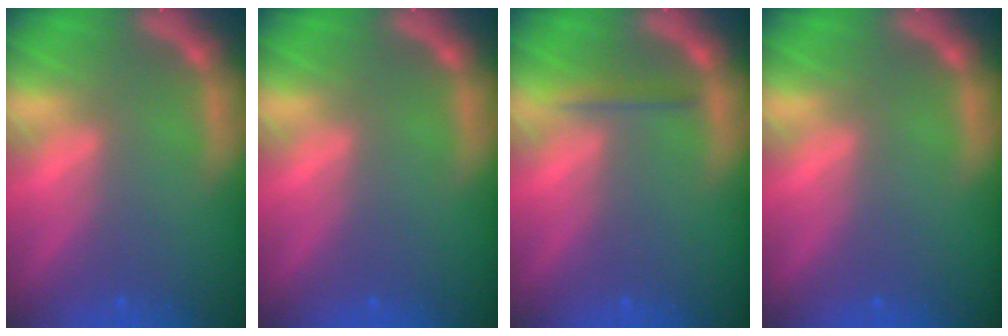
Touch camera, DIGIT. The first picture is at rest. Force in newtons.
{"total": 0.0}
{"total": 1.4}
{"total": 0.0}